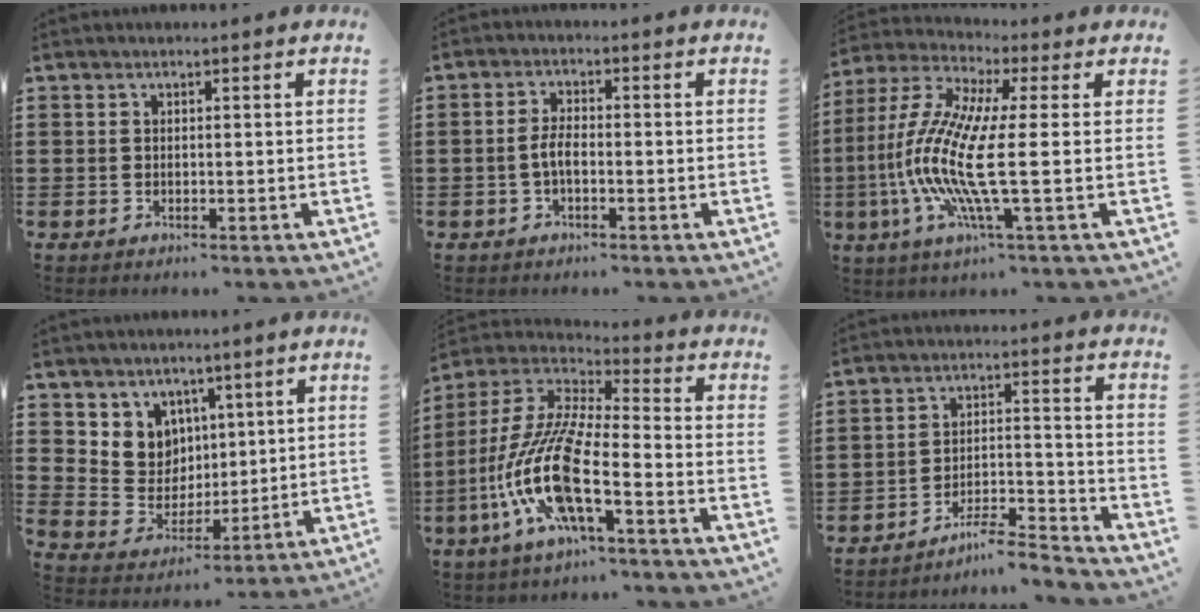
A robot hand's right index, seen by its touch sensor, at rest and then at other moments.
{"total": 3.2, "force": [-0.9, 1.1, 2.8], "torque": [-0.073, -0.004, -0.024]}
{"total": 12.4, "force": [-1.9, 1.2, 12.2], "torque": [-0.292, -0.029, -0.052]}
{"total": 7.5, "force": [3.8, 6.4, 0.8], "torque": [-0.059, -0.019, 0.078]}
{"total": 14.0, "force": [-6.7, 2.9, 11.9], "torque": [-0.284, -0.019, -0.141]}
{"total": 6.0, "force": [-5.7, 0.4, 1.9], "torque": [-0.032, 0.003, -0.112]}